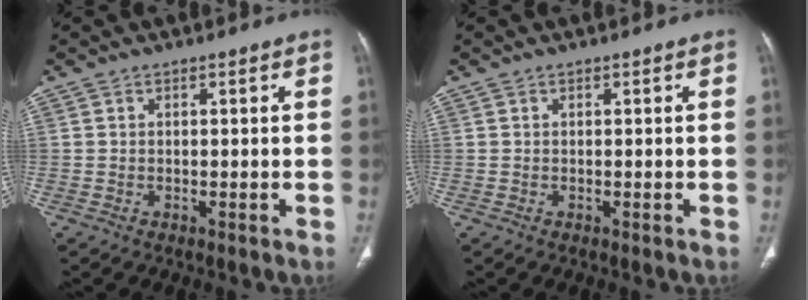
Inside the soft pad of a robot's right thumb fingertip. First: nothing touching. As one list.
[{"total": 0.0}]